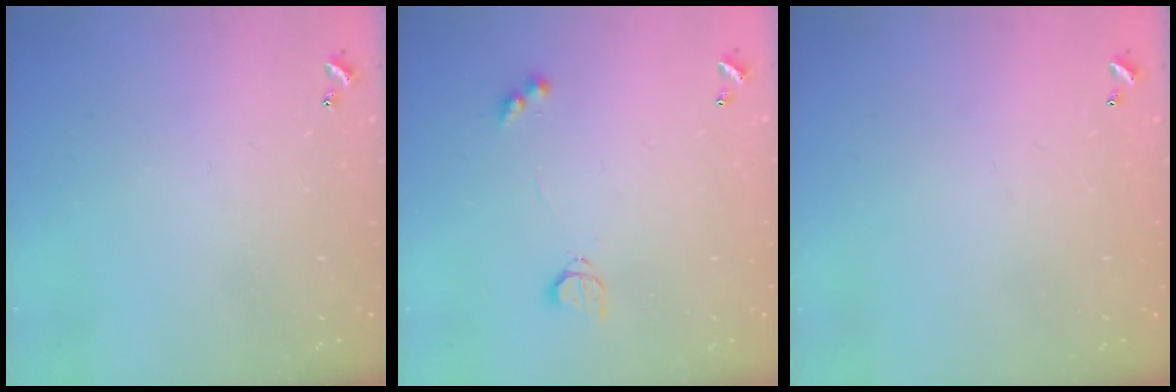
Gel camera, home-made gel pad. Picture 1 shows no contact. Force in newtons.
{"total": 3.0, "press": 2.9, "slide": 0.6}
{"total": 2.9, "press": 2.9, "slide": 0.1}